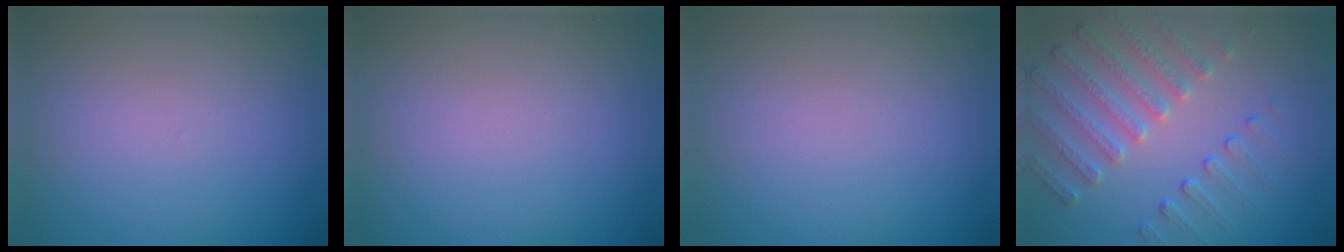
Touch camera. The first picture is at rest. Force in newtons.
{"total": 0.0}
{"total": 0.0}
{"total": 4.0, "press": 3.7, "slide": 1.6}